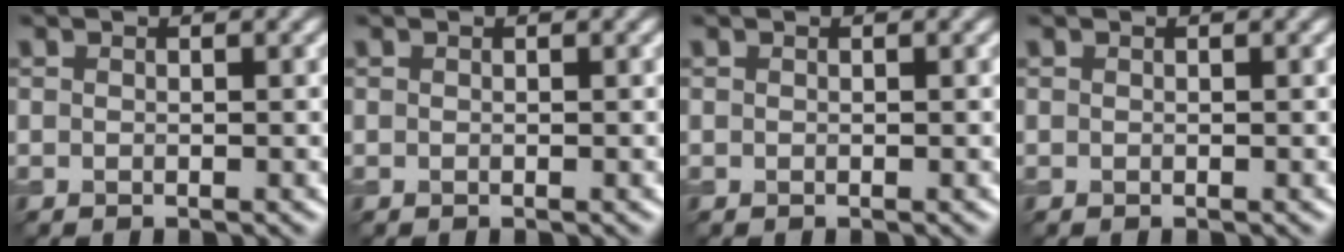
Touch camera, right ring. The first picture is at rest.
{"total": 0.0}
{"total": 0.0}
{"total": 0.0}